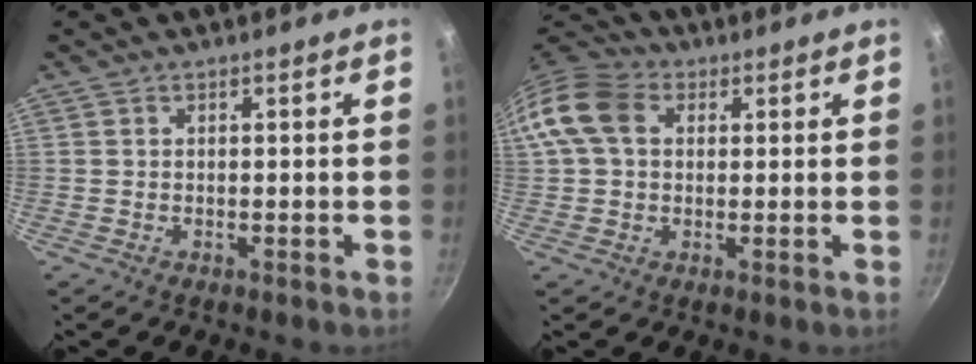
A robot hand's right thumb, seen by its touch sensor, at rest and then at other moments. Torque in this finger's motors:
{"motor_torque": [-0.88, 1.10, 0.30, -0.28, 0.08]}